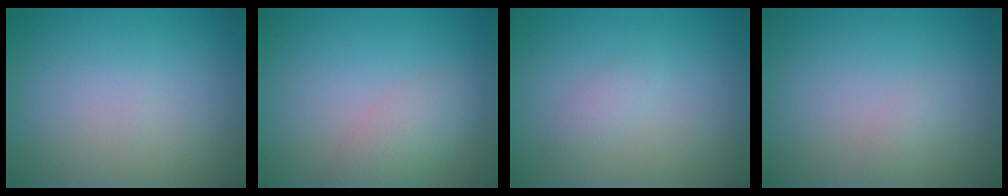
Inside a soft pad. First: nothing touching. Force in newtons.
{"total": 2.8, "press": 2.8, "slide": 0.1}
{"total": 1.0, "press": 1.0, "slide": 0.1}
{"total": 0.7, "press": 0.7, "slide": 0.0}